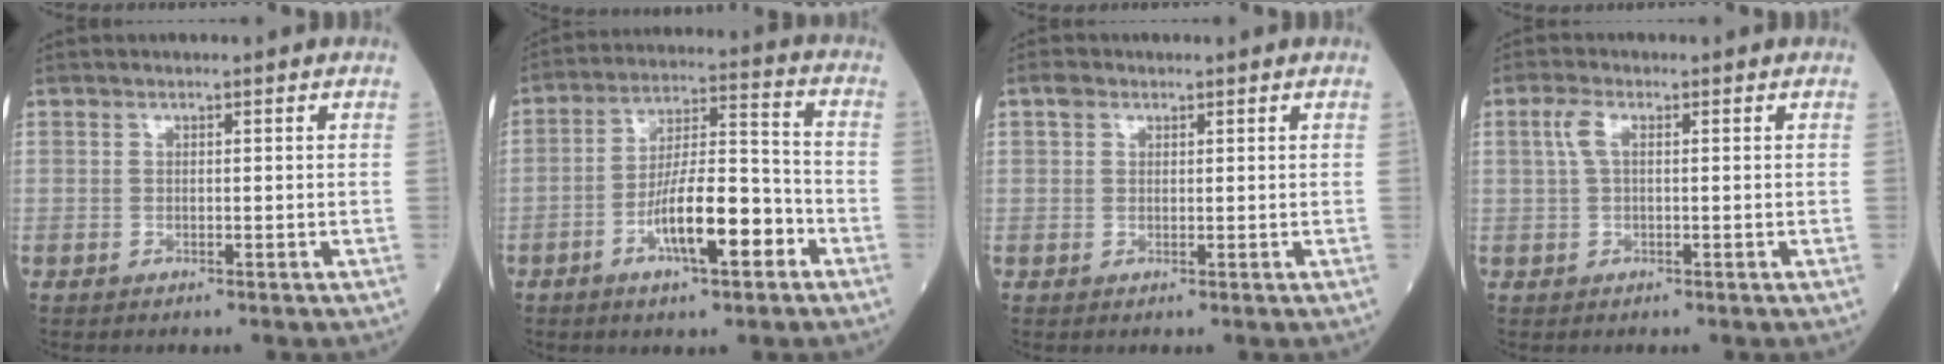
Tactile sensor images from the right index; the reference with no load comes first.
{"total": 11.7, "force": [-5.0, 2.6, 10.3], "torque": [-0.187, 0.011, -0.082]}
{"total": 1.5, "force": [0.8, 1.2, 0.6], "torque": [-0.012, 0.008, 0.013]}
{"total": 2.5, "force": [0.6, 0.9, 2.2], "torque": [-0.058, 0.013, 0.015]}